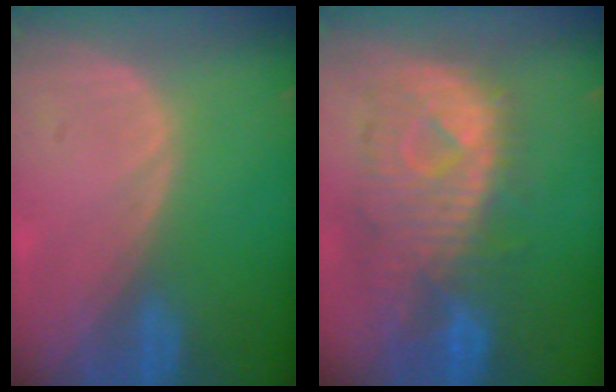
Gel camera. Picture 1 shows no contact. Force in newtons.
{"total": 10.7, "press": 9.6, "slide": 4.7}